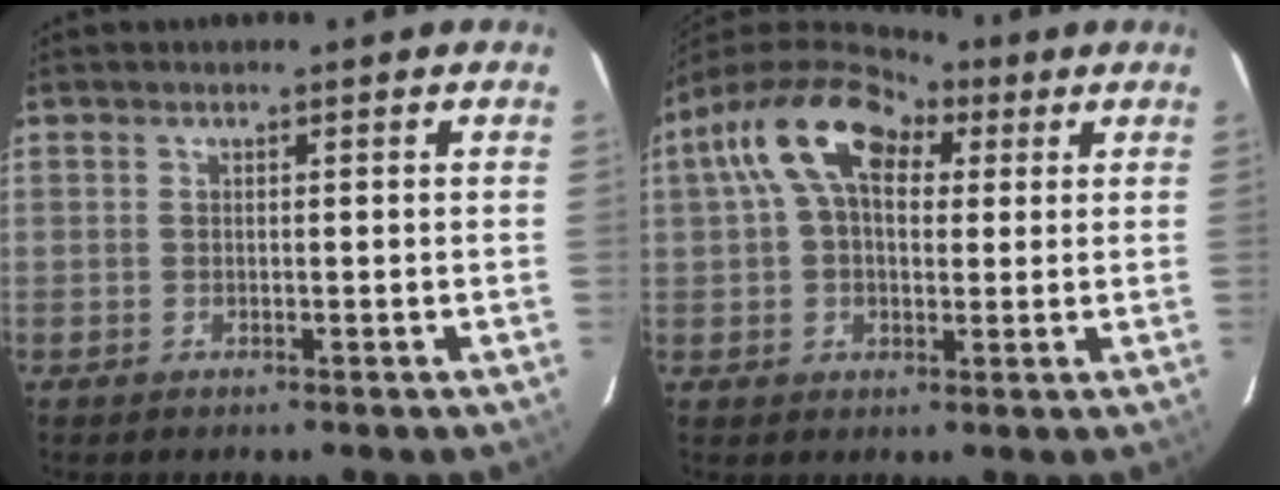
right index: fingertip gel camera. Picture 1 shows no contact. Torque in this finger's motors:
{"motor_torque": [1.30, 0.11, 0.63, 0.21]}